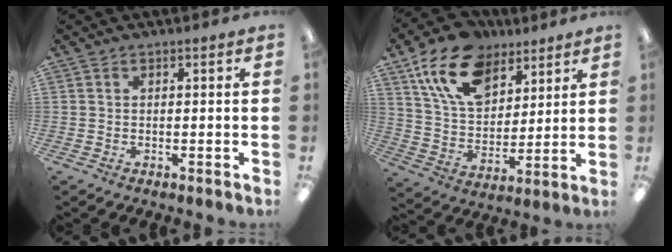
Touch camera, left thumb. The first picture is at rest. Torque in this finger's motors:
{"motor_torque": [1.63, 1.63, 1.36, -1.41, 0.23]}